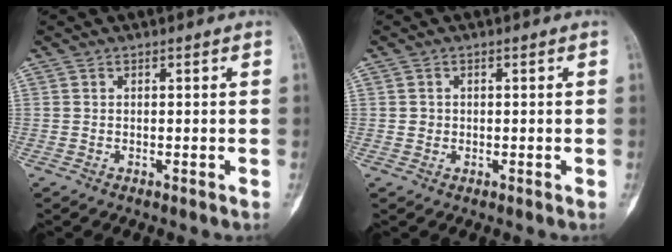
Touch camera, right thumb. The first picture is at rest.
{"total": 1.0, "force": [0.0, 1.0, 0.2], "torque": [0.000, 0.003, 0.001]}